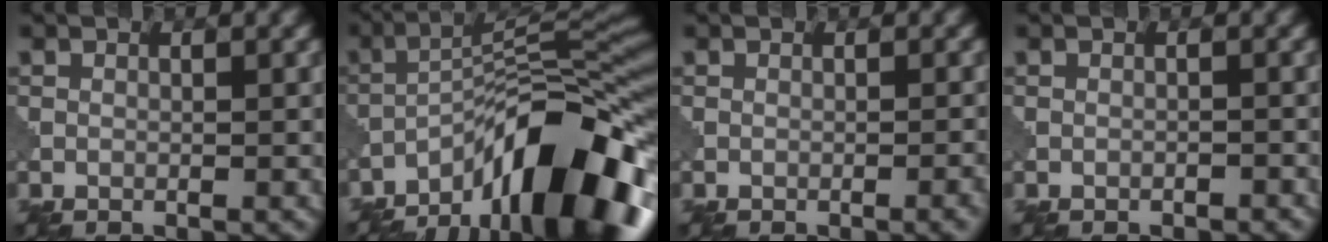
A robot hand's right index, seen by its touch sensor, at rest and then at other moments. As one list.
[{"total": 15.5, "force": [-9.6, 4.8, 11.2], "torque": [-0.171, 0.015, -0.167]}, {"total": 1.4, "force": [-0.6, 0.3, 1.2], "torque": [-0.010, 0.002, -0.011]}, {"total": 0.6, "force": [-0.5, 0.1, 0.2], "torque": [-0.001, 0.001, -0.009]}]